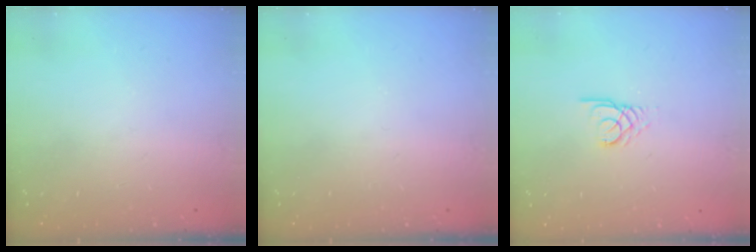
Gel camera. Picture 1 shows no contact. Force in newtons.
{"total": 0.0}
{"total": 2.5, "press": 2.5, "slide": 0.2}